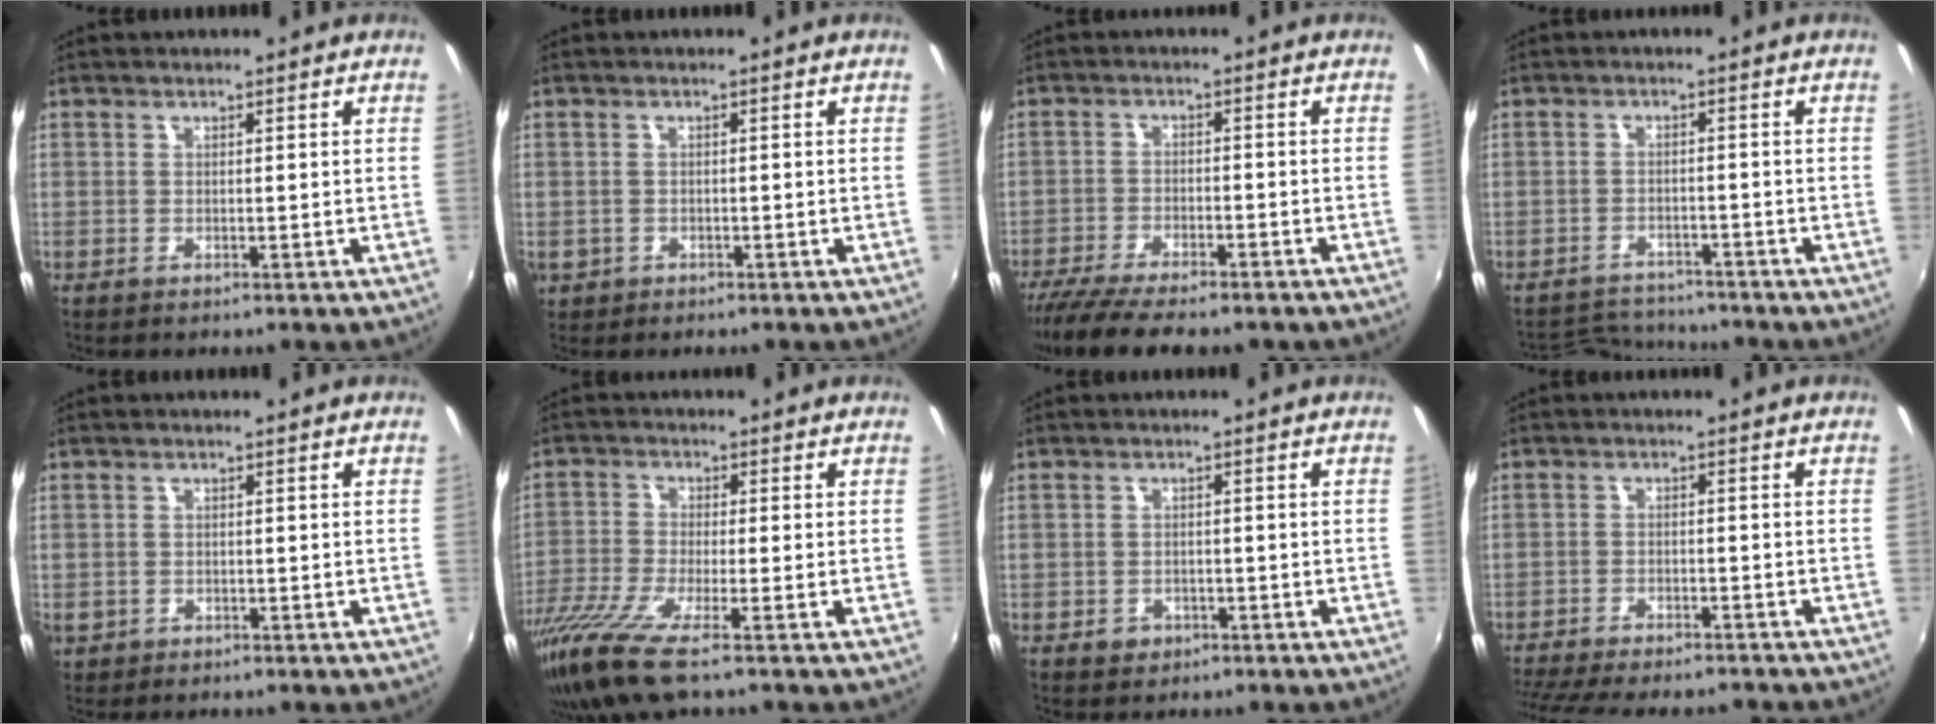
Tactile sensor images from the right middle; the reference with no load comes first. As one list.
[{"total": 2.7, "force": [-0.8, 2.3, 0.9], "torque": [-0.024, -0.005, -0.010]}, {"total": 13.6, "force": [-11.2, 3.3, 7.0], "torque": [-0.152, -0.043, -0.180]}, {"total": 7.0, "force": [-6.8, 1.4, 0.7], "torque": [-0.033, 0.003, -0.110]}, {"total": 2.1, "force": [-0.8, 1.8, 0.7], "torque": [-0.018, -0.004, -0.011]}, {"total": 11.1, "force": [-8.1, 0.7, 7.6], "torque": [-0.177, -0.046, -0.155]}, {"total": 2.5, "force": [-1.3, 2.1, 0.6], "torque": [-0.015, -0.002, -0.019]}, {"total": 15.9, "force": [-13.7, 3.8, 7.0], "torque": [-0.155, -0.030, -0.206]}]